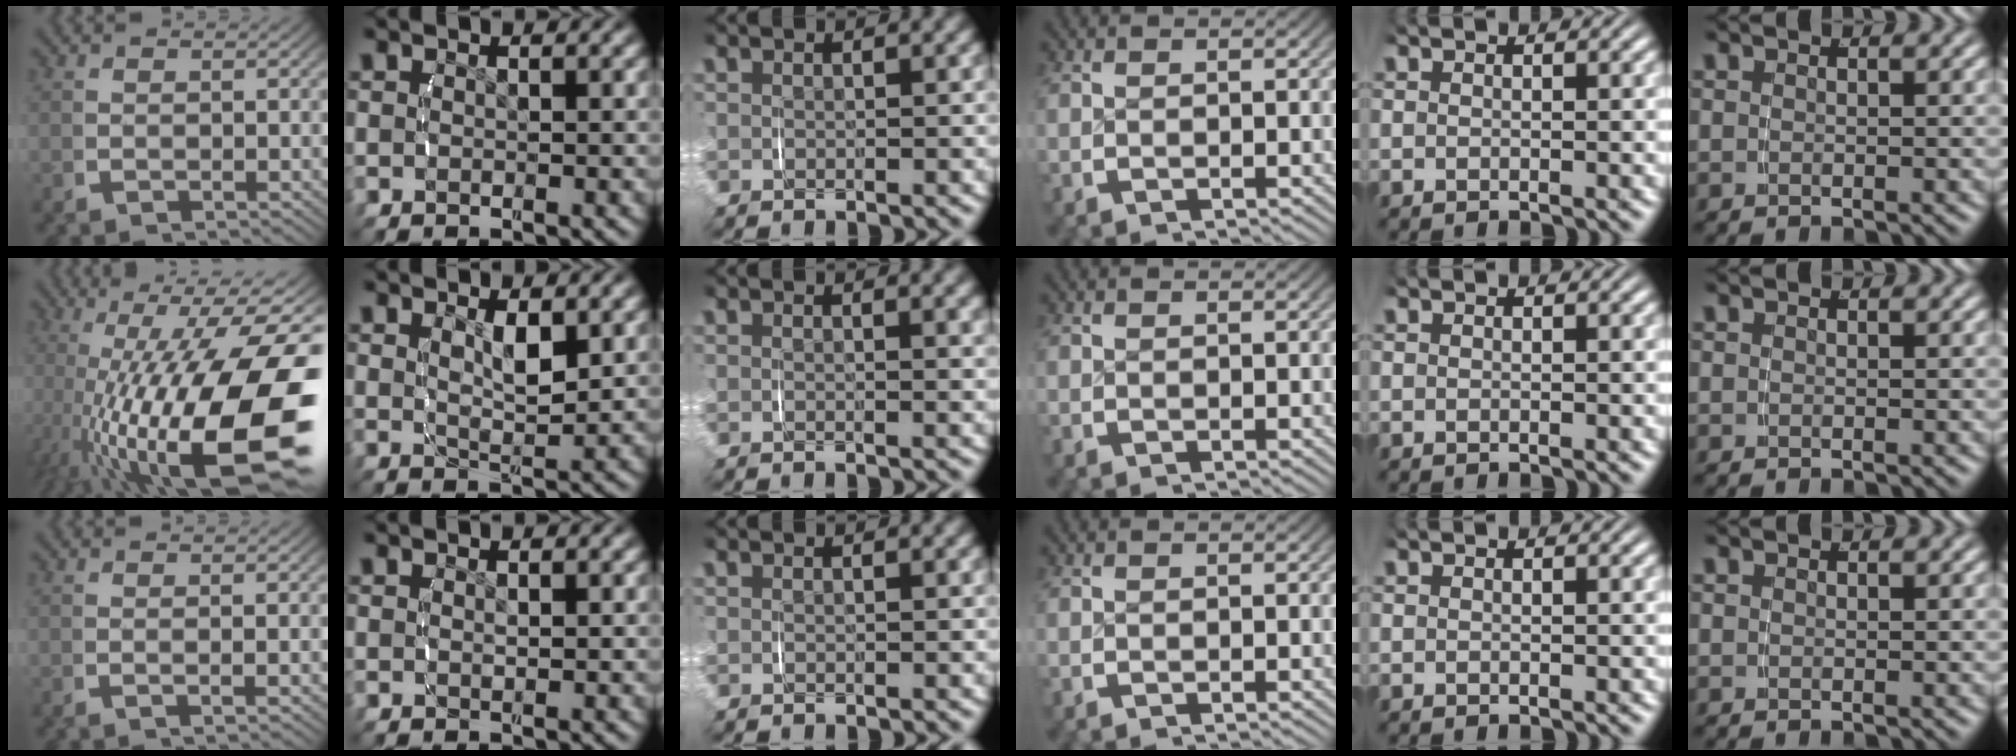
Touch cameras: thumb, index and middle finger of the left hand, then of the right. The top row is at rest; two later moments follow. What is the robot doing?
{"motion": "lift_and_place", "object": "glasses case"}